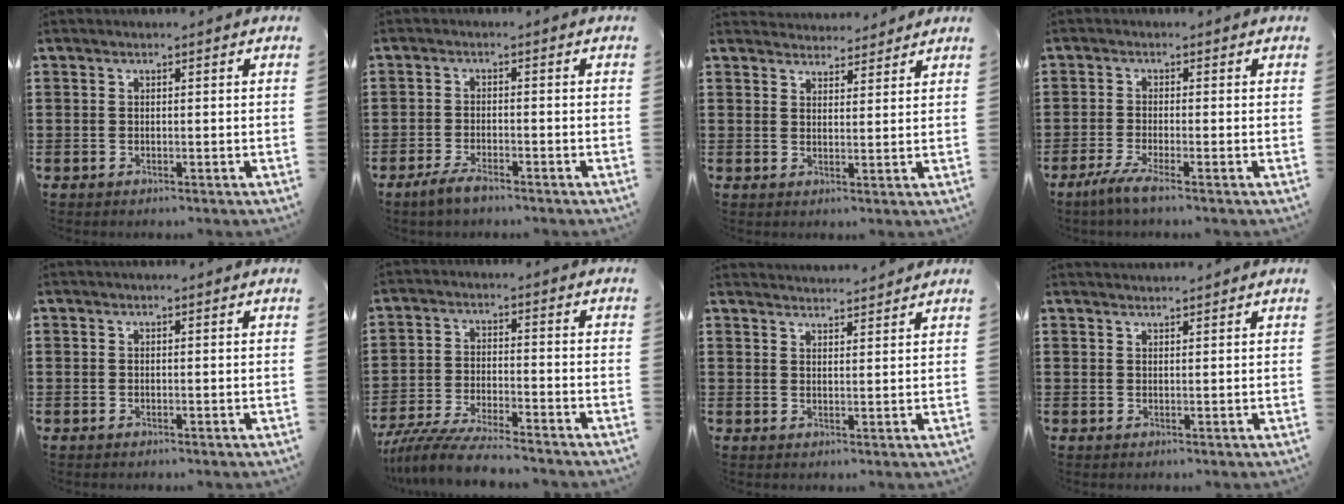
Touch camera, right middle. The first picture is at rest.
{"total": 2.7, "force": [-1.9, 0.8, 1.8], "torque": [-0.044, 0.001, -0.042]}
{"total": 3.1, "force": [3.1, 0.4, -0.4], "torque": [0.008, -0.012, 0.058]}
{"total": 3.0, "force": [-1.8, -0.1, 2.4], "torque": [-0.063, -0.013, -0.038]}
{"total": 0.0}
{"total": 6.9, "force": [-6.4, 0.4, 2.5], "torque": [-0.060, -0.007, -0.127]}
{"total": 2.7, "force": [2.6, -0.4, -0.2], "torque": [-0.002, -0.006, 0.050]}
{"total": 1.4, "force": [1.4, -0.2, 0.1], "torque": [-0.003, 0.000, 0.026]}